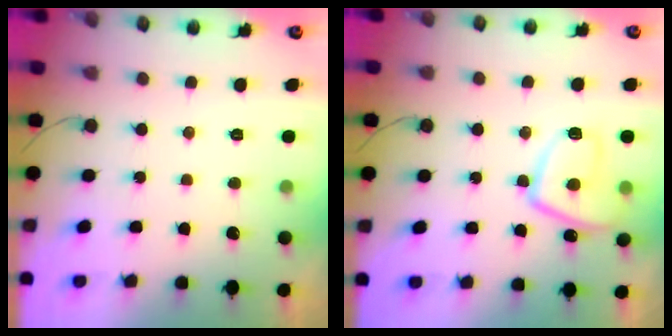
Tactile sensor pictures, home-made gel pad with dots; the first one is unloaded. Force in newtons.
{"total": 10.6, "press": 10.5, "slide": 1.2}